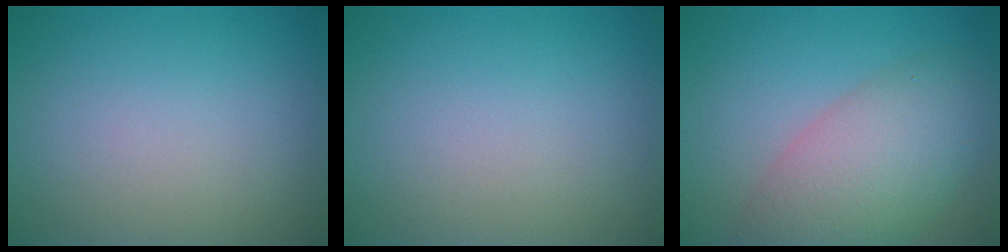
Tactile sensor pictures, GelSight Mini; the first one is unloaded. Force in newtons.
{"total": 0.0}
{"total": 7.2, "press": 7.2, "slide": 0.3}